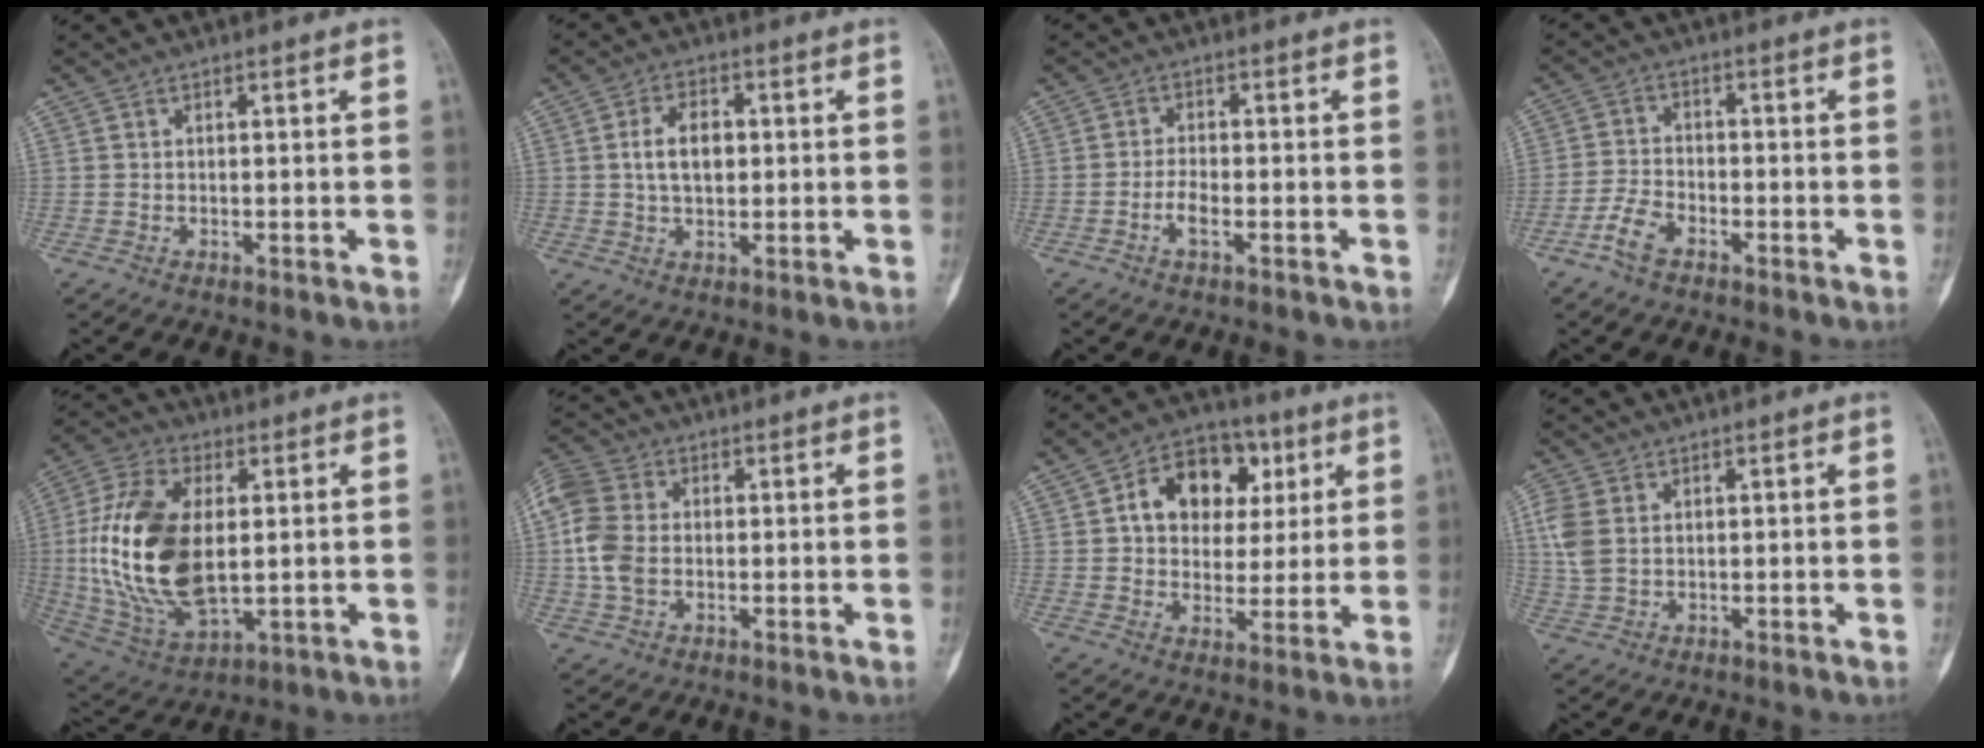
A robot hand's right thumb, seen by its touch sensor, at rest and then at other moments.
{"total": 6.5, "force": [0.7, 4.0, 5.1], "torque": [-0.080, 0.007, 0.011]}
{"total": 3.2, "force": [-1.5, 1.2, 2.6], "torque": [-0.052, 0.009, -0.032]}
{"total": 5.2, "force": [-3.4, 2.6, 3.0], "torque": [-0.061, 0.017, -0.068]}
{"total": 22.0, "force": [1.1, 12.0, 18.4], "torque": [-0.374, -0.010, 0.030]}
{"total": 9.3, "force": [-0.1, 6.8, 6.4], "torque": [-0.142, 0.015, -0.008]}
{"total": 14.4, "force": [3.9, 10.7, 8.8], "torque": [-0.089, 0.007, 0.057]}
{"total": 5.8, "force": [1.3, 4.0, 4.0], "torque": [-0.101, 0.004, 0.028]}